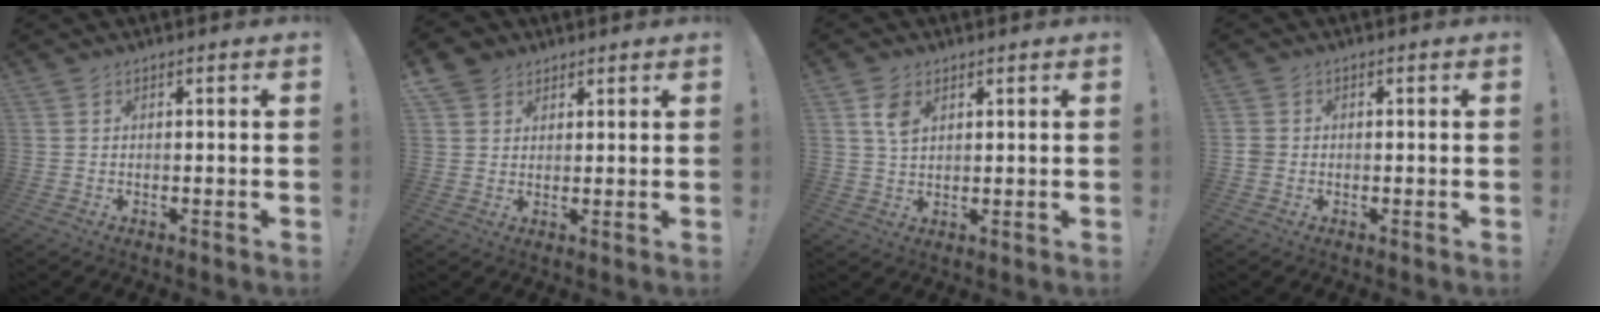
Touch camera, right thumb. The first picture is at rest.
{"total": 4.9, "force": [3.1, 3.8, 1.0], "torque": [-0.009, -0.016, 0.059]}
{"total": 5.3, "force": [2.3, 3.1, 3.6], "torque": [-0.054, -0.004, 0.041]}
{"total": 1.7, "force": [-0.5, 1.5, 0.6], "torque": [-0.015, 0.008, -0.008]}